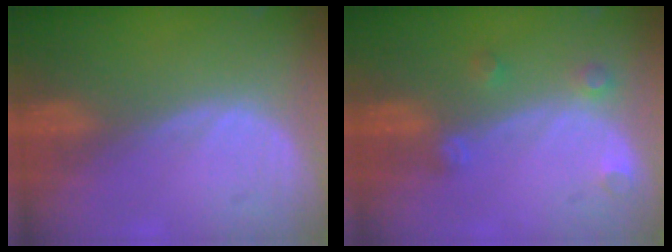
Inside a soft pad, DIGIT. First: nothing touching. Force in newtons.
{"total": 2.6, "press": 2.6, "slide": 0.2}